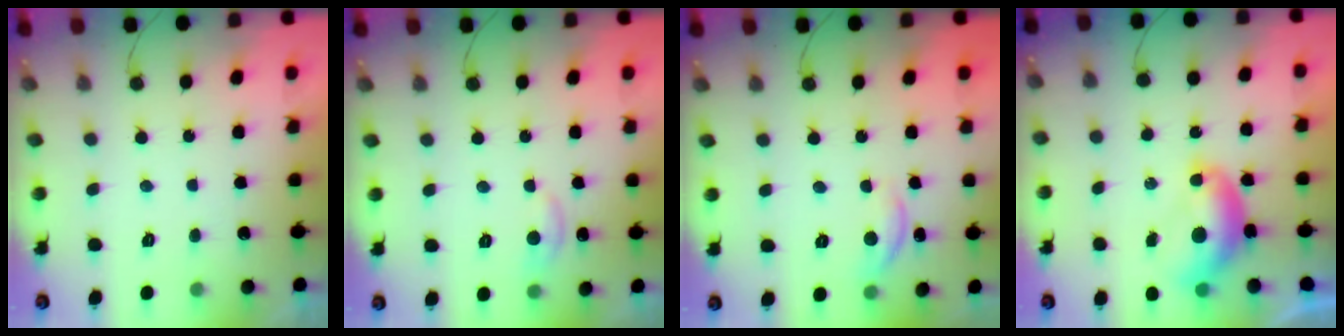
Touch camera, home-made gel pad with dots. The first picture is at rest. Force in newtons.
{"total": 6.4, "press": 6.4, "slide": 0.6}
{"total": 6.5, "press": 6.5, "slide": 0.7}
{"total": 7.2, "press": 7.2, "slide": 0.3}